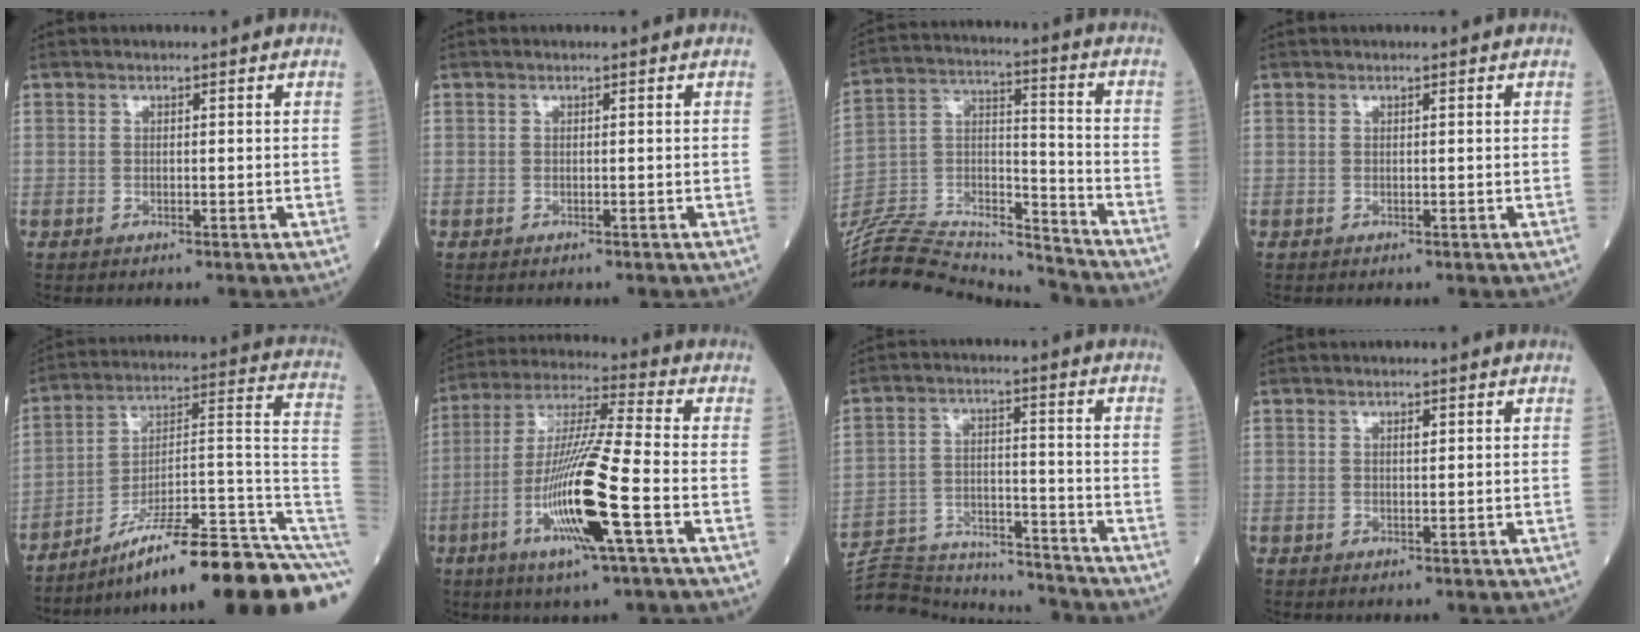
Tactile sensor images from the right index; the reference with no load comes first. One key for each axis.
{"total": 0.0}
{"total": 23.7, "fx": -22.8, "fy": 3.1, "fz": 5.4, "tx": -0.133, "ty": 0.022, "tz": -0.373}
{"total": 0.0}
{"total": 22.1, "fx": -15.8, "fy": 0.7, "fz": 15.5, "tx": -0.145, "ty": 0.042, "tz": -0.250}
{"total": 15.6, "fx": -5.2, "fy": 0.0, "fz": 14.7, "tx": -0.296, "ty": -0.013, "tz": -0.102}
{"total": 18.4, "fx": -17.9, "fy": 1.9, "fz": 3.8, "tx": -0.089, "ty": 0.010, "tz": -0.269}
{"total": 0.8, "fx": 0.4, "fy": 0.2, "fz": 0.7, "tx": -0.013, "ty": -0.001, "tz": 0.006}